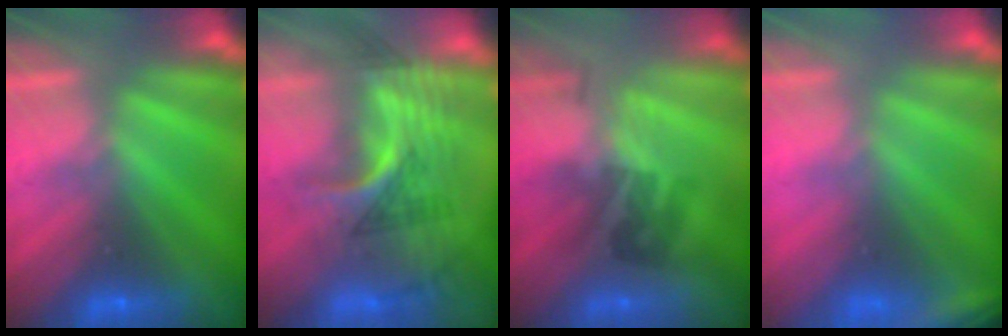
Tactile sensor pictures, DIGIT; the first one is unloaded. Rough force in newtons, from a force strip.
{"total": 2.8}
{"total": 2.2}
{"total": 2.4}